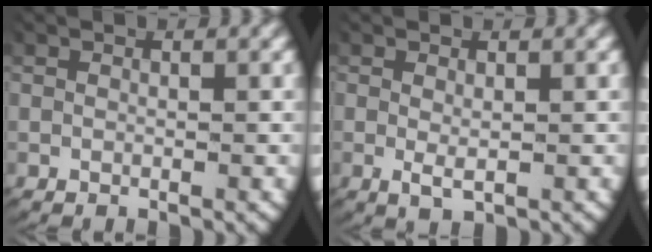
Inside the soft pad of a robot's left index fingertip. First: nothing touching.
{"total": 1.5, "force": [-0.2, 0.7, 1.3], "torque": [-0.033, -0.014, 0.006]}